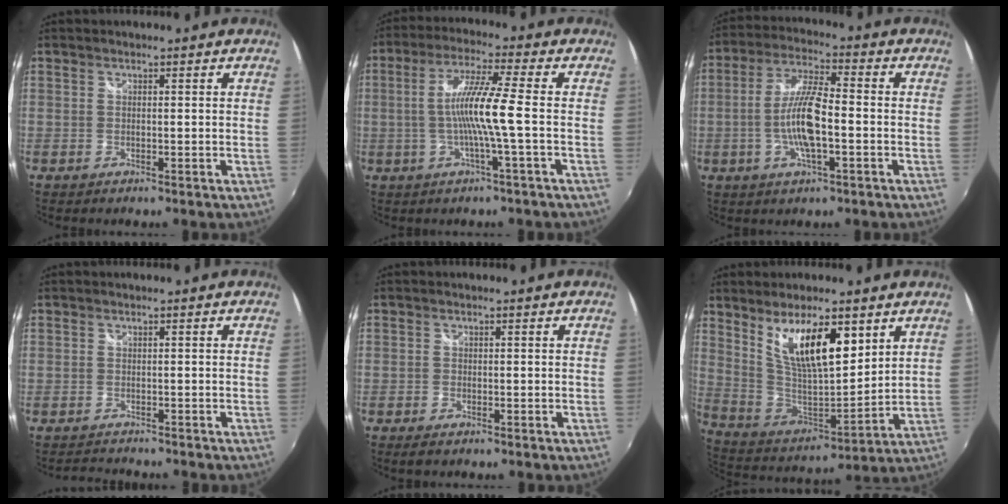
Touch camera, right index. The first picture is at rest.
{"total": 9.3, "force": [-1.5, -1.2, 9.1], "torque": [-0.177, 0.000, -0.027]}
{"total": 10.4, "force": [-2.5, 2.4, 9.8], "torque": [-0.198, 0.001, -0.048]}
{"total": 2.1, "force": [-2.0, 0.6, -0.1], "torque": [-0.006, -0.001, -0.038]}
{"total": 1.8, "force": [-1.4, 0.8, 0.9], "torque": [-0.020, -0.008, -0.026]}
{"total": 15.8, "force": [7.8, 5.5, 12.6], "torque": [-0.219, -0.010, 0.157]}